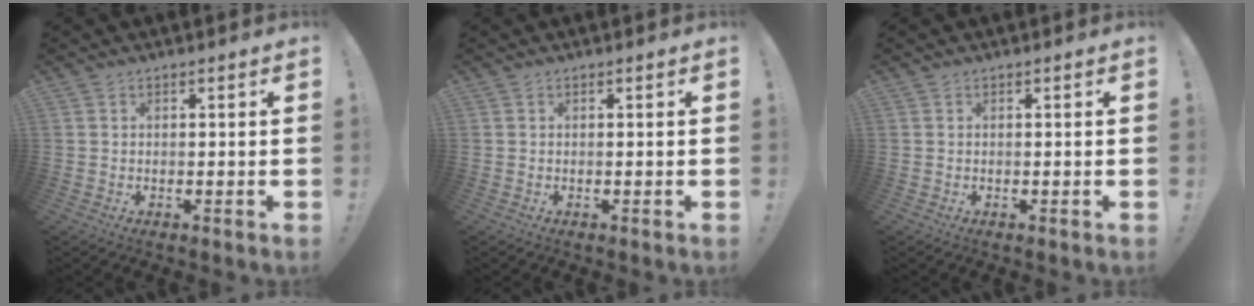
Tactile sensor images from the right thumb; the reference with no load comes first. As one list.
[{"total": 0.0}, {"total": 0.0}]